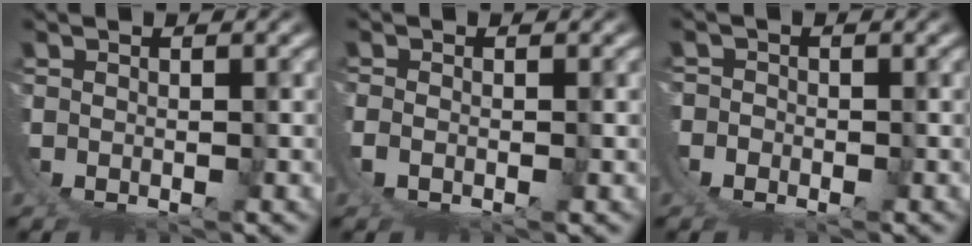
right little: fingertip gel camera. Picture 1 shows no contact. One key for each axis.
{"total": 1.3, "fx": 0.1, "fy": 0.7, "fz": 1.1, "tx": -0.033, "ty": -0.004, "tz": 0.004}
{"total": 3.9, "fx": -0.2, "fy": 3.8, "fz": 1.0, "tx": -0.039, "ty": -0.009, "tz": -0.008}